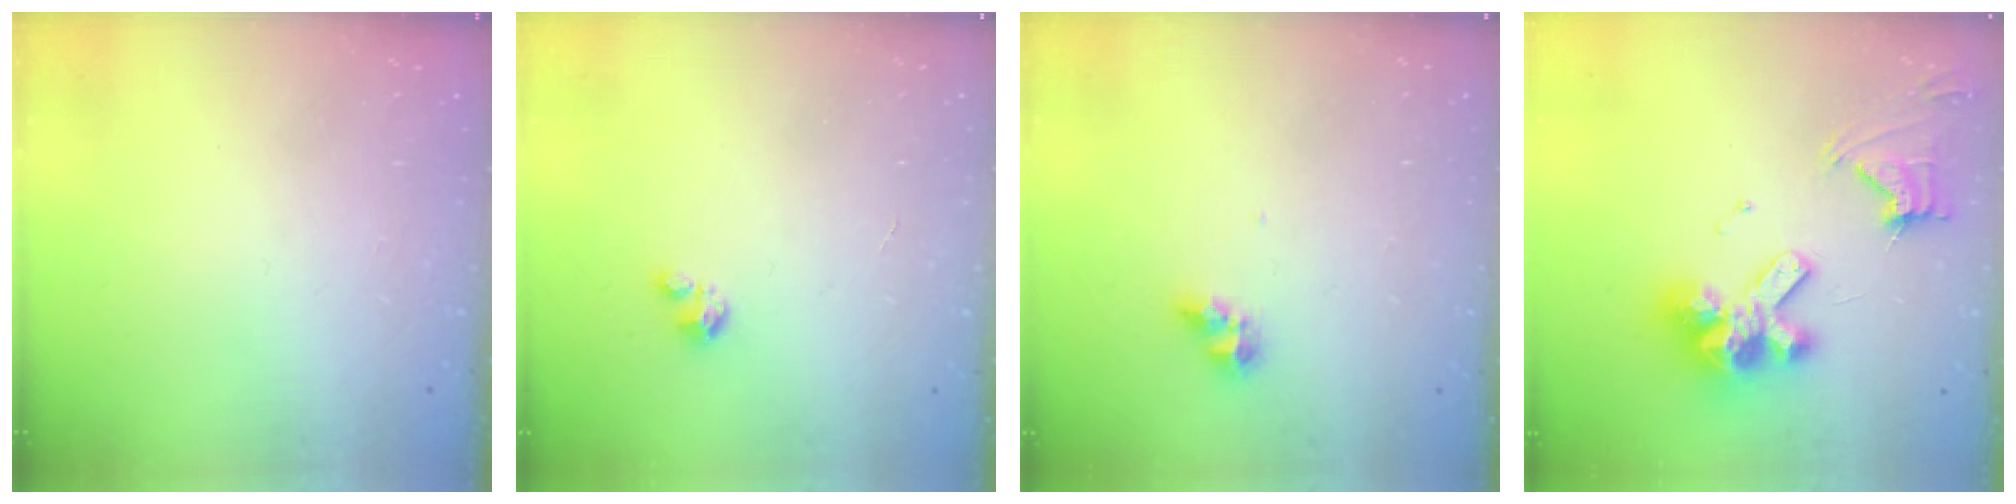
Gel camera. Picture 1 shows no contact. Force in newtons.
{"total": 2.7, "press": 2.7, "slide": 0.2}
{"total": 6.4, "press": 6.3, "slide": 0.5}
{"total": 15.7, "press": 15.6, "slide": 1.7}